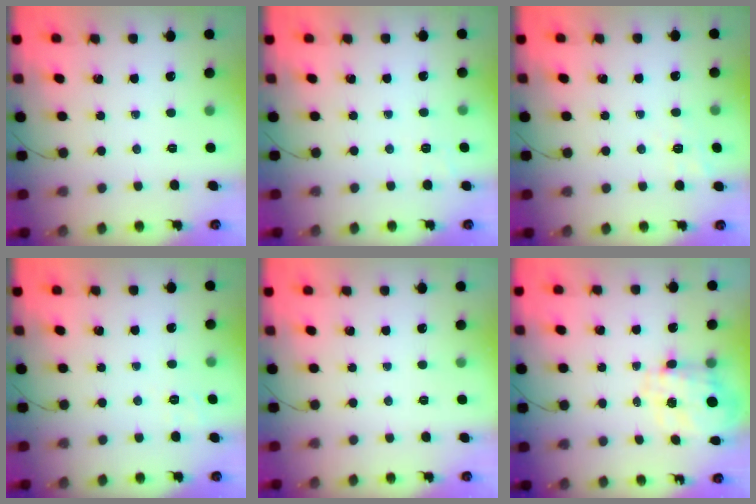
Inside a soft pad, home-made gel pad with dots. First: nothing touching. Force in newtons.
{"total": 1.6, "press": 0.2, "slide": 1.6}
{"total": 2.3, "press": 0.6, "slide": 2.2}
{"total": 1.9, "press": 0.8, "slide": 1.7}
{"total": 2.5, "press": 2.4, "slide": 0.5}
{"total": 7.6, "press": 7.5, "slide": 1.2}